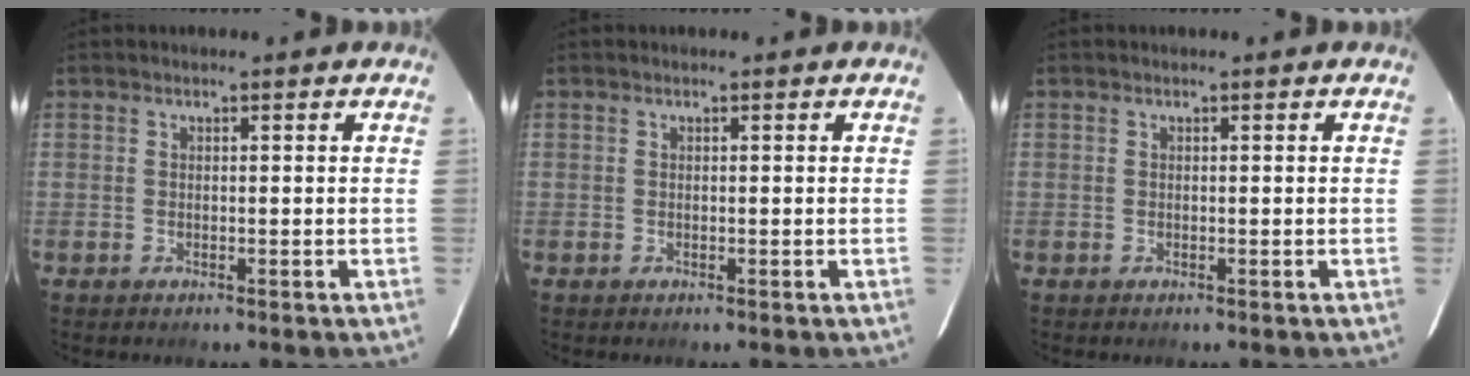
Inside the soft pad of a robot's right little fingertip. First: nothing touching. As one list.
[{"total": 0.0}, {"total": 0.0}]